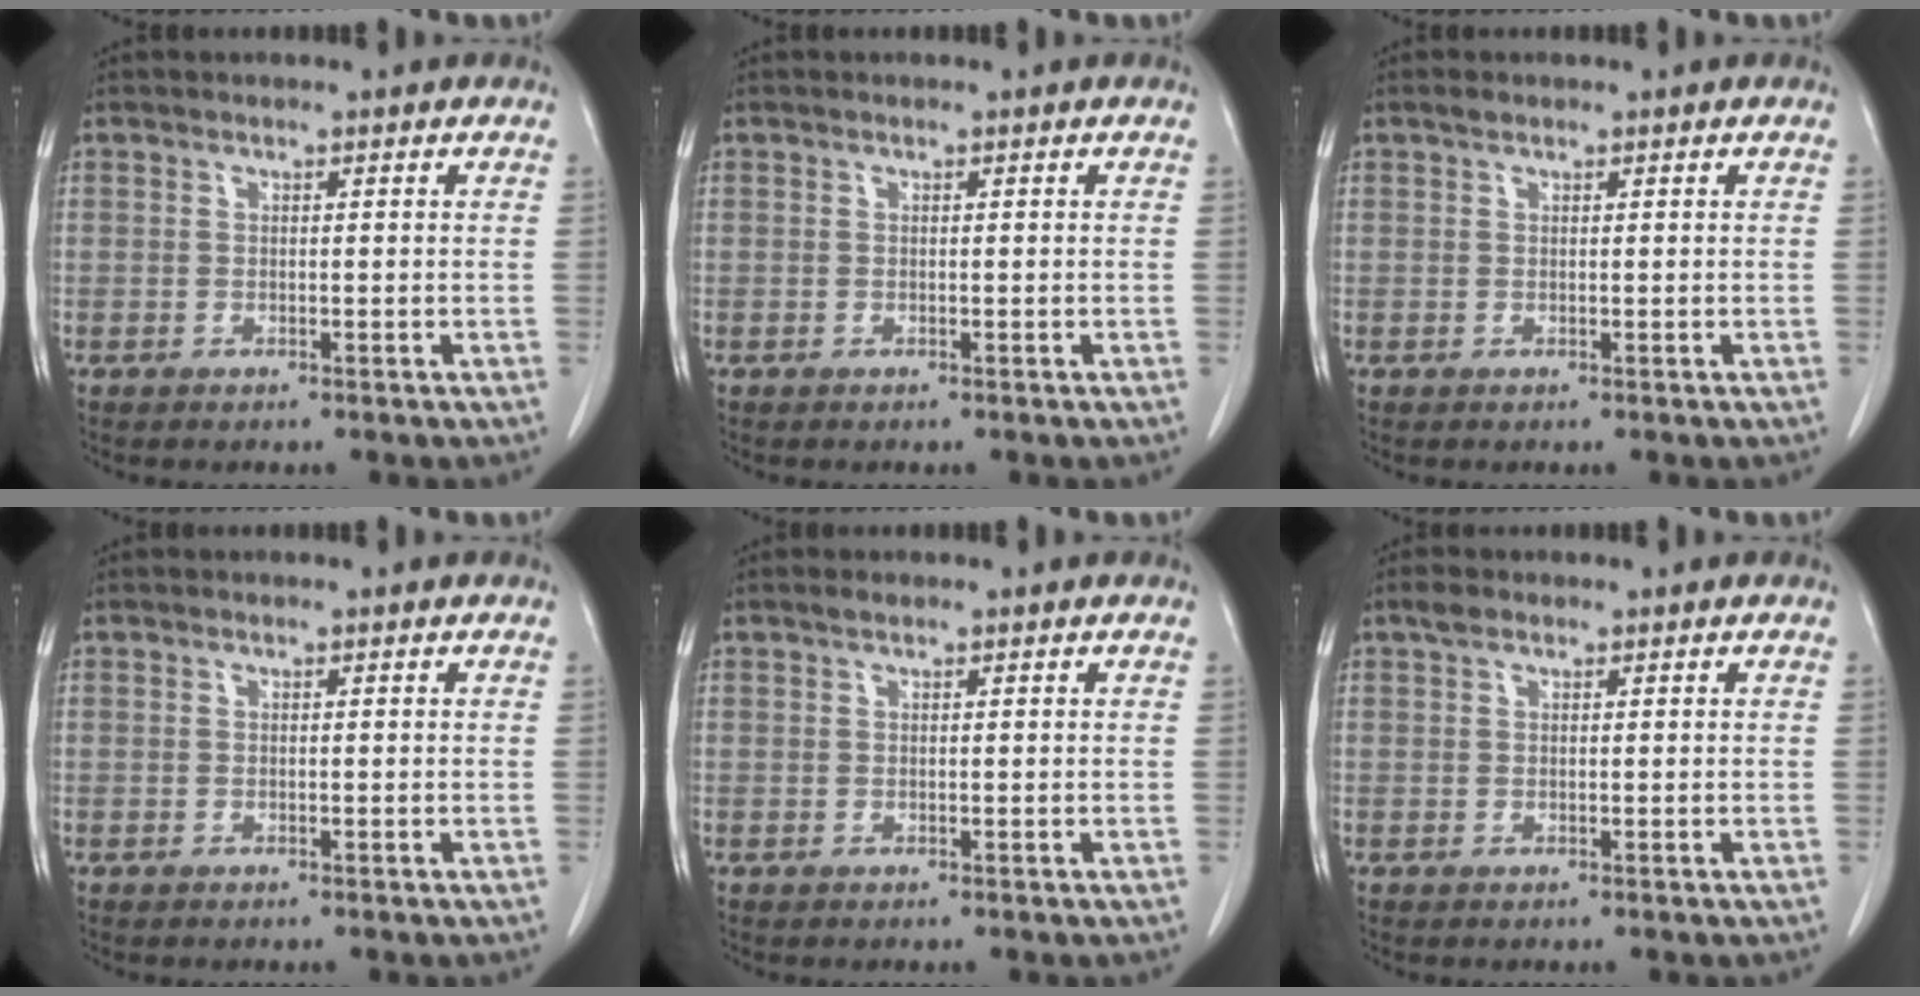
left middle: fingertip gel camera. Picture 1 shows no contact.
{"total": 0.0}
{"total": 0.6, "force": [0.5, 0.3, 0.2], "torque": [-0.010, 0.004, 0.010]}
{"total": 0.0}
{"total": 0.6, "force": [0.5, 0.1, 0.3], "torque": [-0.013, 0.002, 0.011]}
{"total": 1.3, "force": [0.9, 0.6, 0.6], "torque": [-0.017, 0.012, 0.016]}